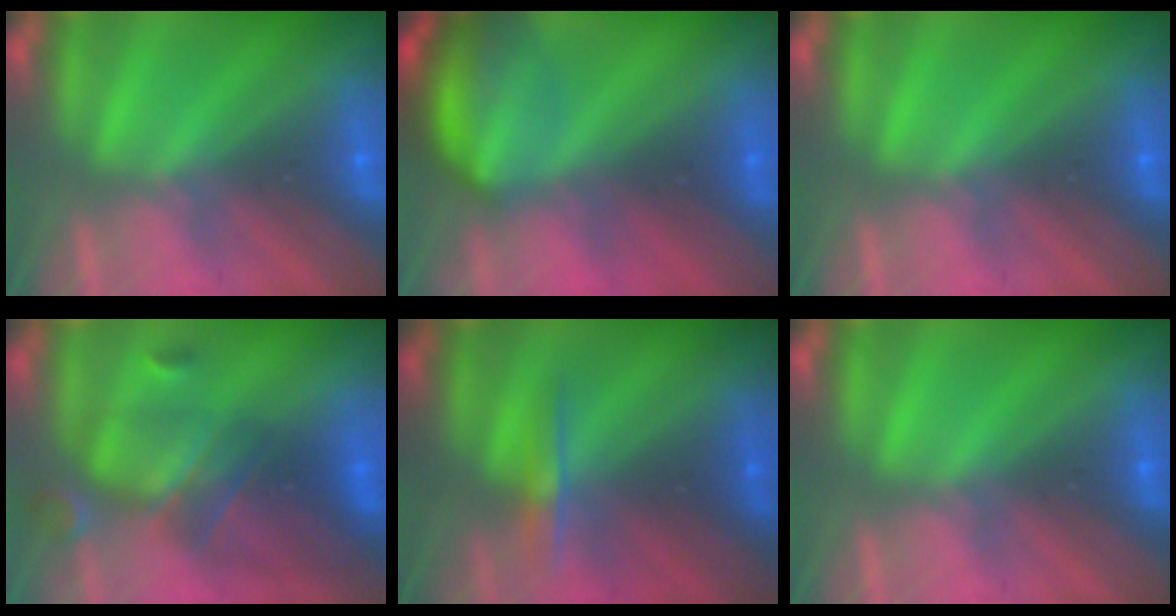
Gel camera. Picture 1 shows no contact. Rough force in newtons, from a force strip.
{"total": 7.6}
{"total": 0.0}
{"total": 5.8}
{"total": 1.6}
{"total": 0.0}